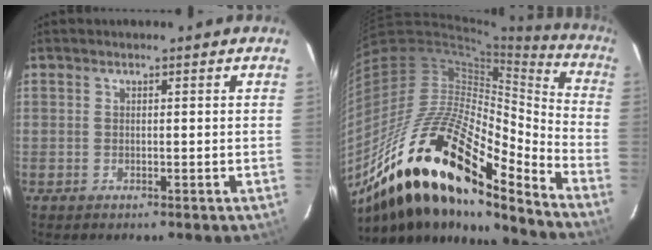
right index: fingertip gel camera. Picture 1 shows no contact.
{"total": 28.4, "force": [-17.8, 8.7, 20.3], "torque": [-0.364, -0.040, -0.320]}